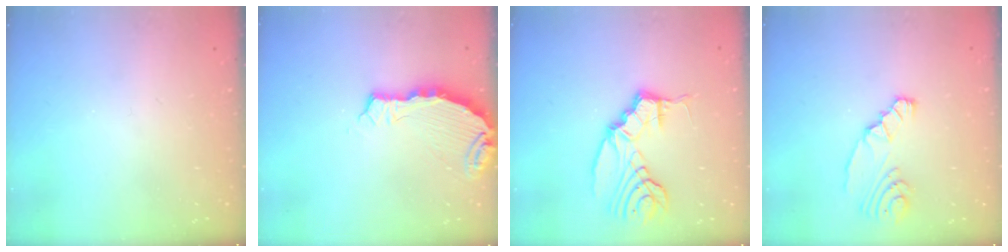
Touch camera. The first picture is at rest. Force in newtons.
{"total": 5.5, "press": 5.4, "slide": 0.6}
{"total": 10.0, "press": 9.9, "slide": 1.3}
{"total": 7.0, "press": 5.4, "slide": 4.4}